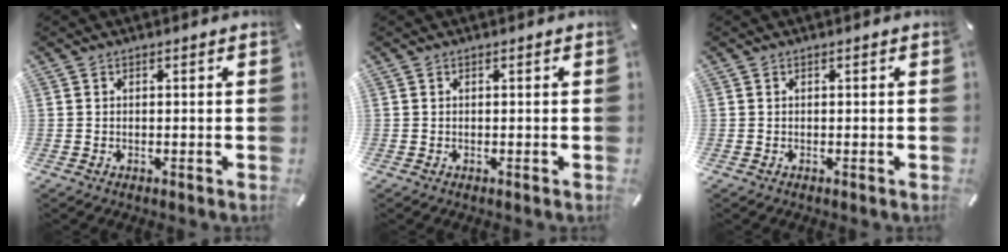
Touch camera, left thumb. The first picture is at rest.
{"total": 0.0}
{"total": 0.0}